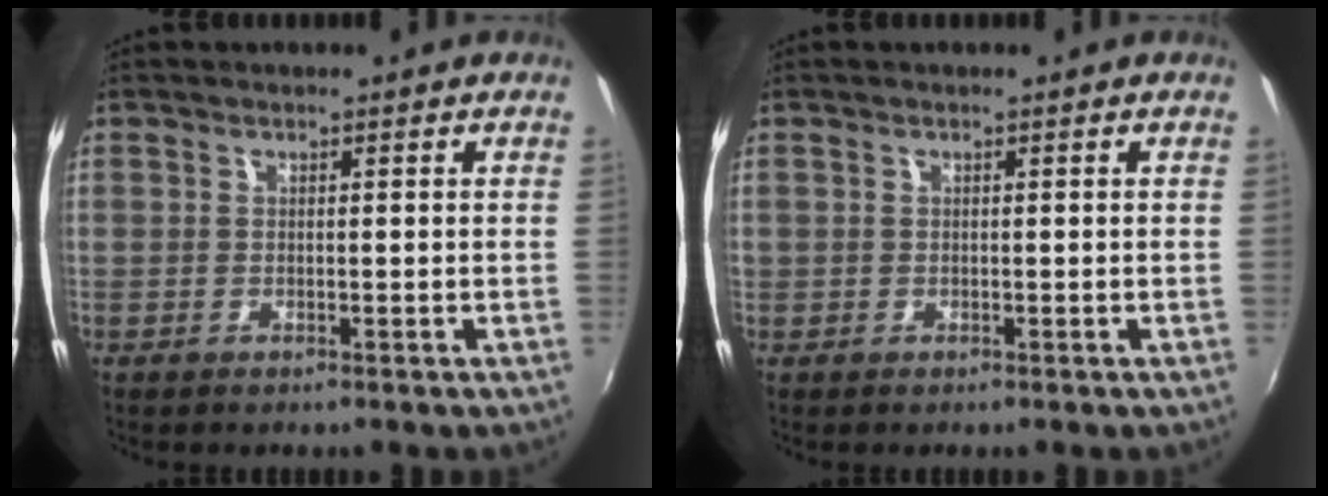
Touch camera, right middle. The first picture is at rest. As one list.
[{"total": 0.7, "force": [-0.1, 0.7, 0.1], "torque": [-0.001, -0.002, -0.005]}]